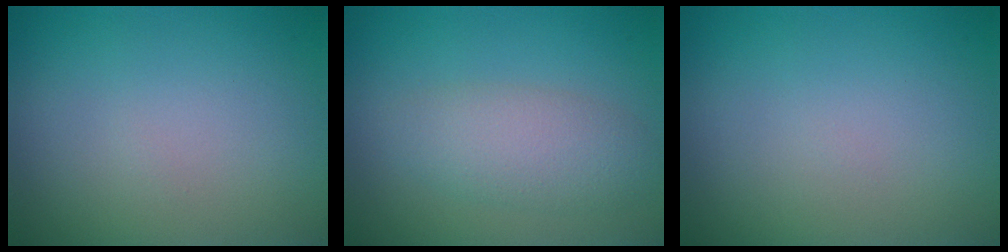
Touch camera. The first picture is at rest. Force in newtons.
{"total": 3.5, "press": 3.5, "slide": 0.0}
{"total": 0.0}